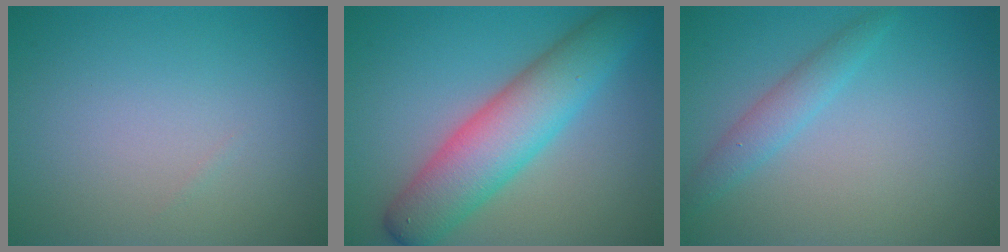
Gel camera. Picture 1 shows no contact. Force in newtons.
{"total": 7.5, "press": 7.5, "slide": 0.2}
{"total": 2.1, "press": 2.1, "slide": 0.1}